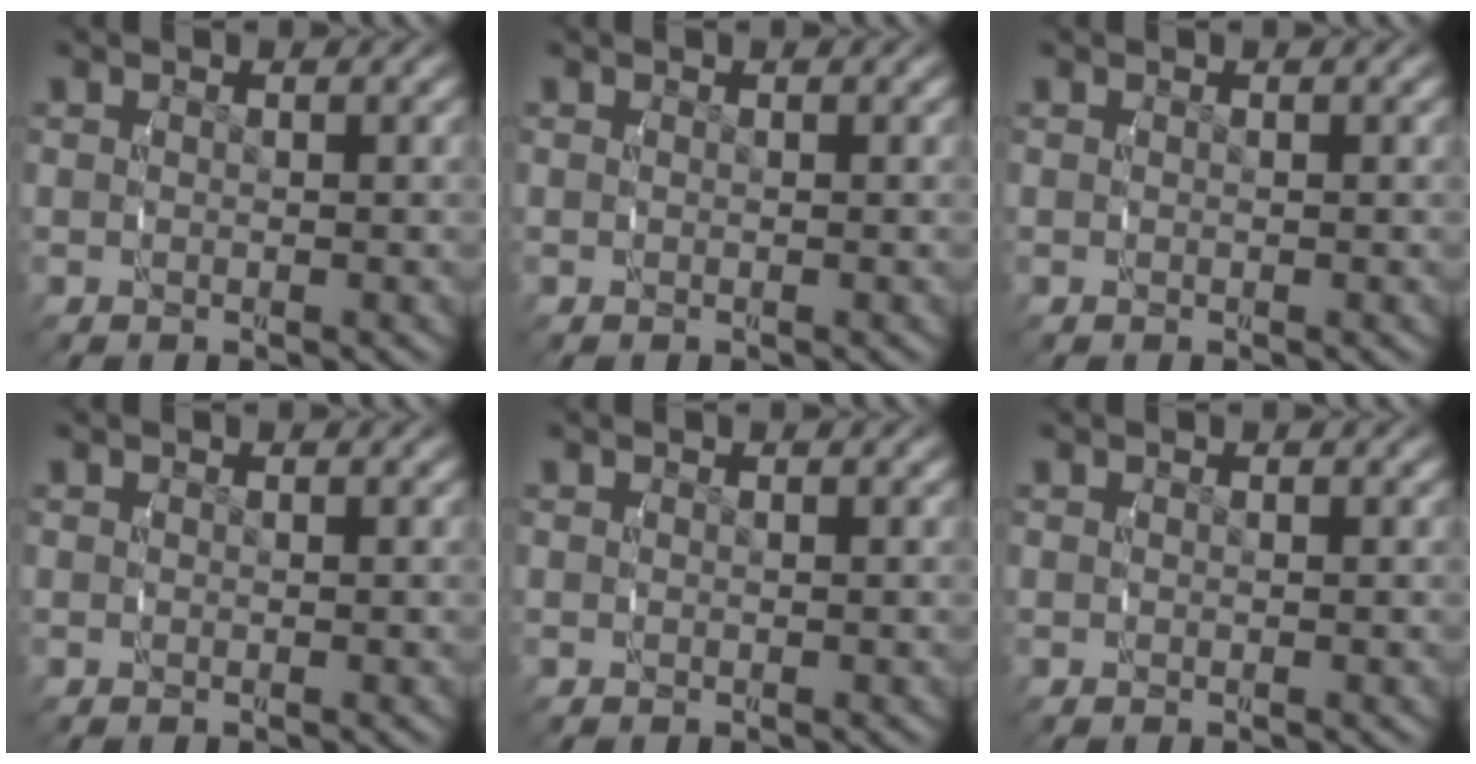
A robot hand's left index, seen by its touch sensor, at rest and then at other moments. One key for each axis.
{"total": 0.0}
{"total": 0.0}
{"total": 0.0}
{"total": 0.0}
{"total": 0.0}